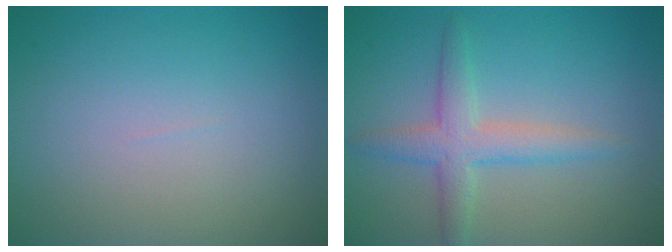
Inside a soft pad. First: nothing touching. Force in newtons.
{"total": 3.4, "press": 3.4, "slide": 0.2}